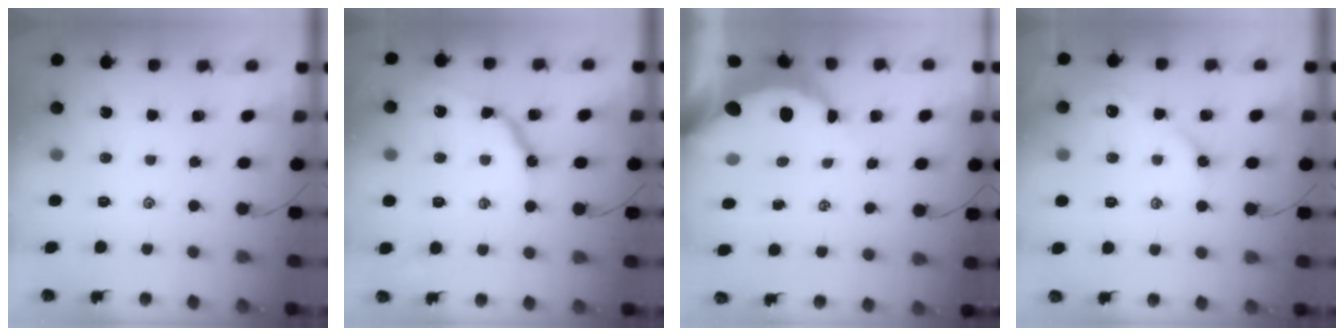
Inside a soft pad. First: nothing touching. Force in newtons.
{"total": 10.8, "press": 10.7, "slide": 1.2}
{"total": 8.5, "press": 8.5, "slide": 0.7}
{"total": 6.0, "press": 6.0, "slide": 0.7}